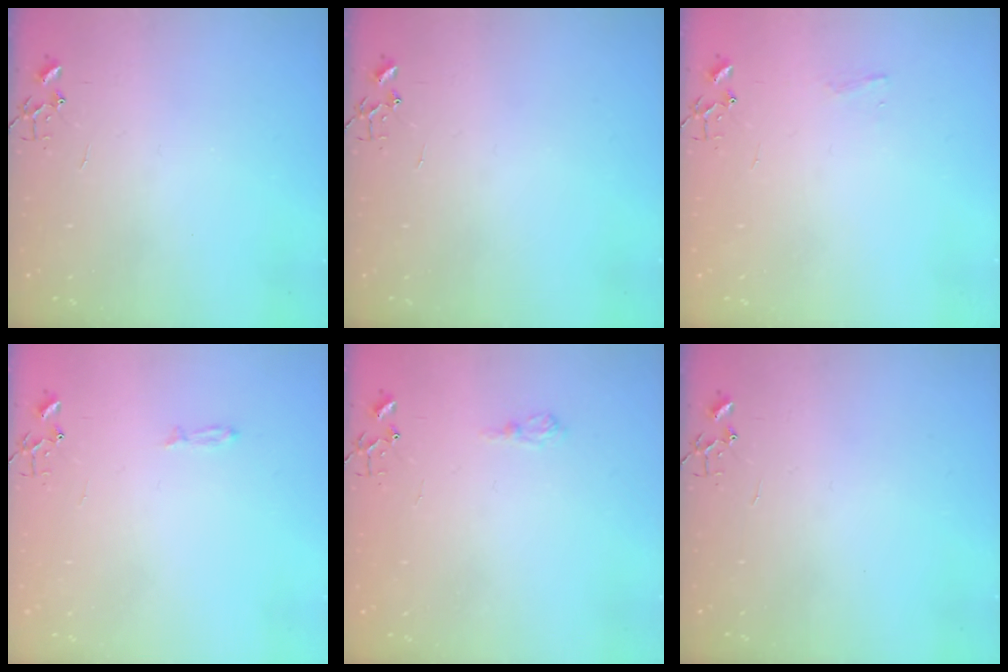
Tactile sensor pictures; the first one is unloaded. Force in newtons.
{"total": 0.0}
{"total": 3.7, "press": 3.6, "slide": 0.6}
{"total": 3.5, "press": 3.5, "slide": 0.5}
{"total": 6.5, "press": 6.5, "slide": 0.9}
{"total": 0.0}